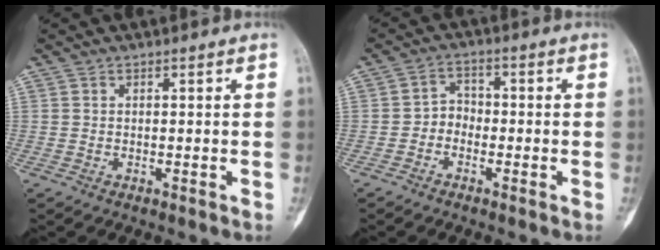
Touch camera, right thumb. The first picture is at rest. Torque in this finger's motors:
{"motor_torque": [-0.27, 0.40, 0.16, -0.30, 0.00]}